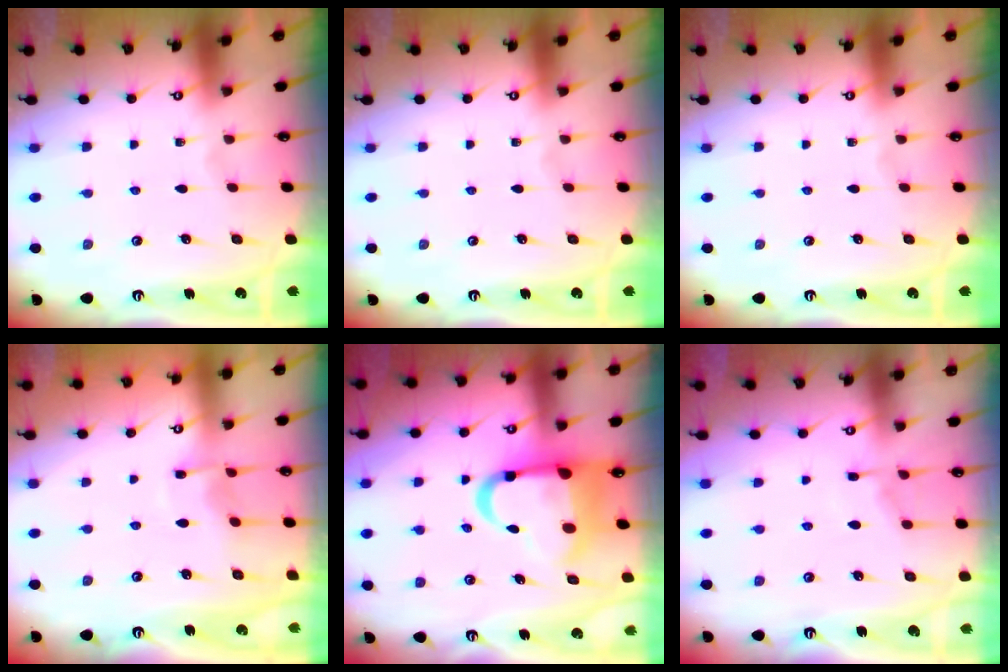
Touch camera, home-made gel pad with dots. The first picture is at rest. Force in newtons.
{"total": 0.0}
{"total": 0.0}
{"total": 5.8, "press": 5.8, "slide": 0.5}
{"total": 14.2, "press": 13.8, "slide": 3.2}
{"total": 5.2, "press": 5.1, "slide": 0.7}